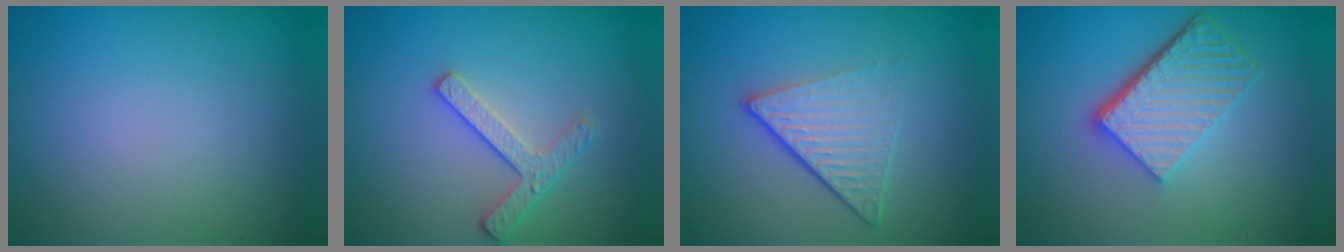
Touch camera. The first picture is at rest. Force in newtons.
{"total": 2.5, "press": 2.4, "slide": 0.7}
{"total": 4.9, "press": 3.0, "slide": 3.9}
{"total": 6.1, "press": 4.2, "slide": 4.5}